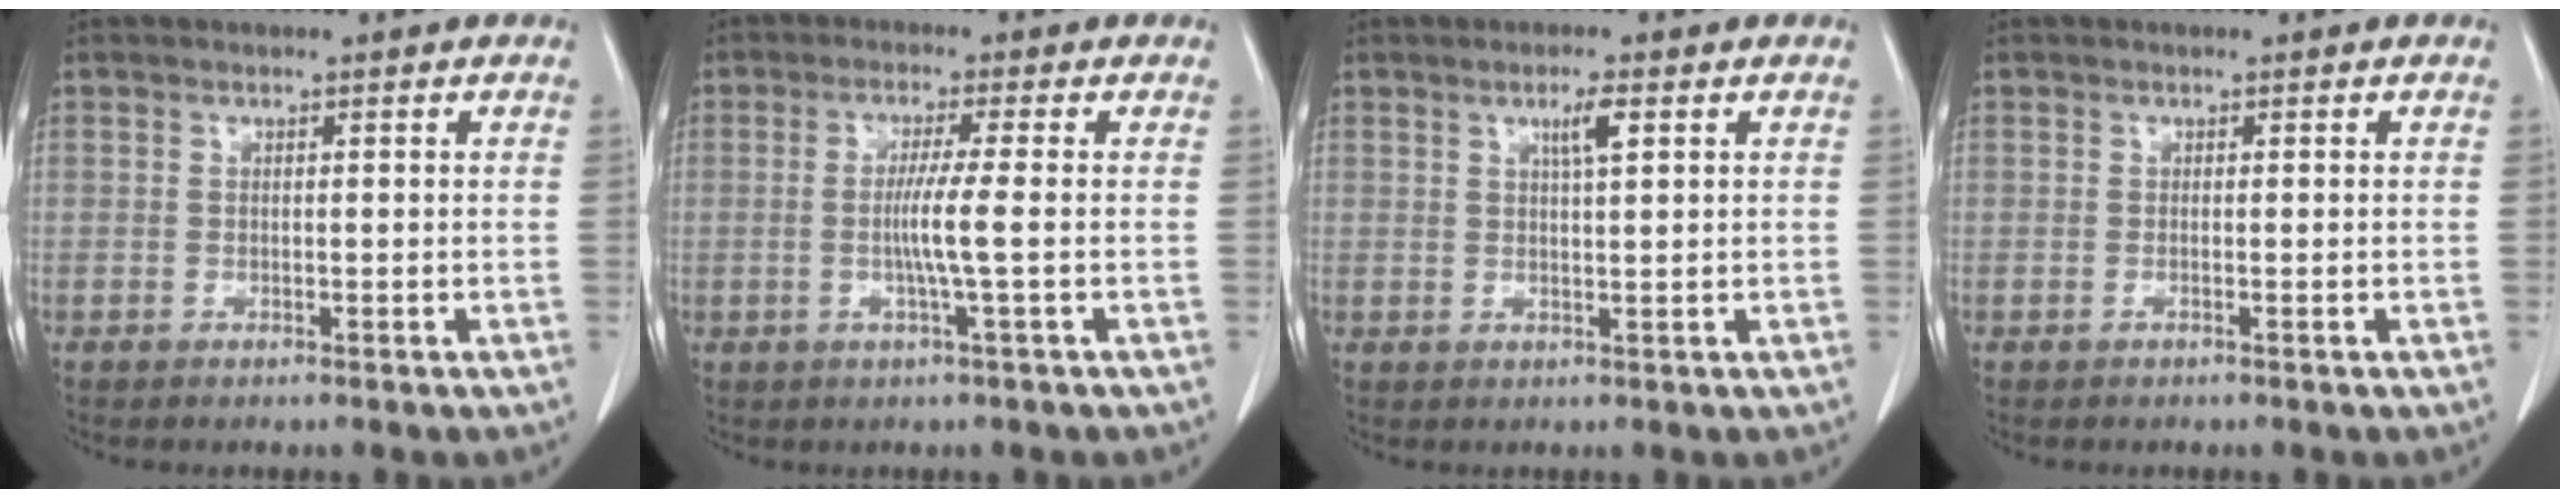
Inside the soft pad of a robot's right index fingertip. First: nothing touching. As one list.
[{"total": 4.8, "force": [-0.6, -1.2, 4.6], "torque": [-0.088, -0.006, -0.015]}, {"total": 2.9, "force": [1.3, -0.1, 2.6], "torque": [-0.045, 0.000, 0.019]}, {"total": 0.0}]